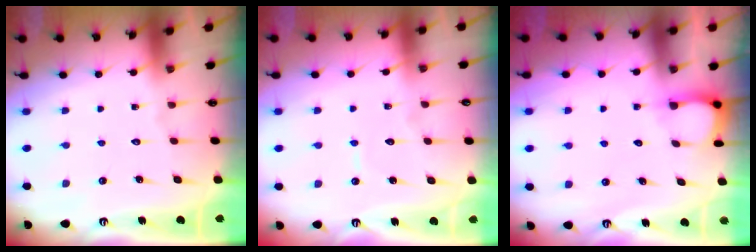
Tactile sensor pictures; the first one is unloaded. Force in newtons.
{"total": 3.9, "press": 3.9, "slide": 0.2}
{"total": 3.2, "press": 3.1, "slide": 0.5}